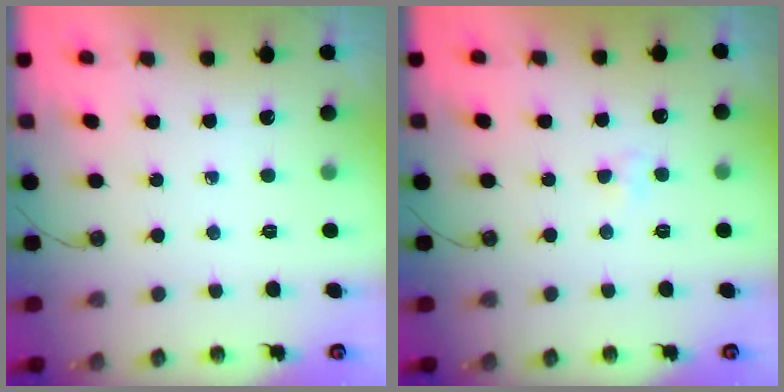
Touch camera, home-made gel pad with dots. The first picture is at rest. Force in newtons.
{"total": 2.3, "press": 2.3, "slide": 0.5}